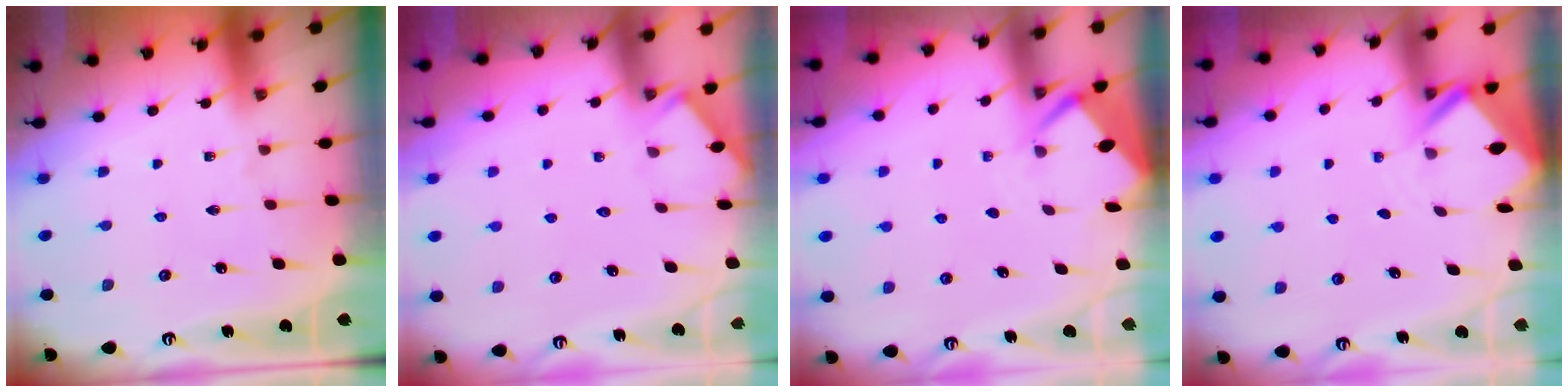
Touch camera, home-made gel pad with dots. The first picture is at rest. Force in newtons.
{"total": 2.4, "press": 2.4, "slide": 0.3}
{"total": 2.6, "press": 2.6, "slide": 0.3}
{"total": 3.1, "press": 3.1, "slide": 0.3}